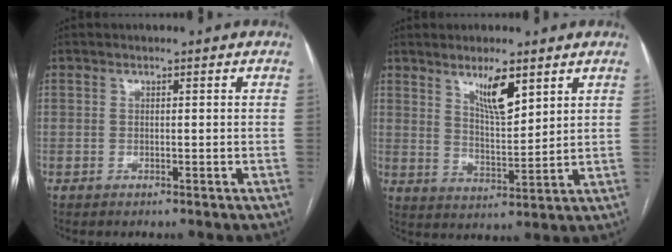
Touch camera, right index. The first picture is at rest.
{"total": 7.1, "force": [4.3, 1.5, 5.4], "torque": [-0.099, -0.008, 0.081]}